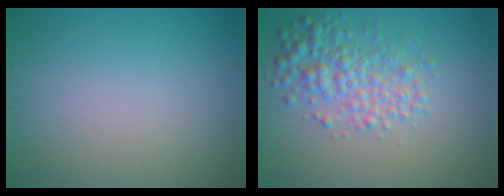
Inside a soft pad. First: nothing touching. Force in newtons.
{"total": 3.9, "press": 3.9, "slide": 0.0}